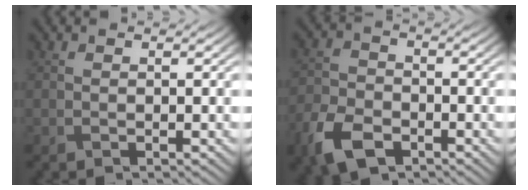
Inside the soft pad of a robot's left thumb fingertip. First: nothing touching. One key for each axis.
{"total": 7.5, "fx": -4.6, "fy": 4.3, "fz": 4.2, "tx": -0.105, "ty": -0.015, "tz": -0.096}